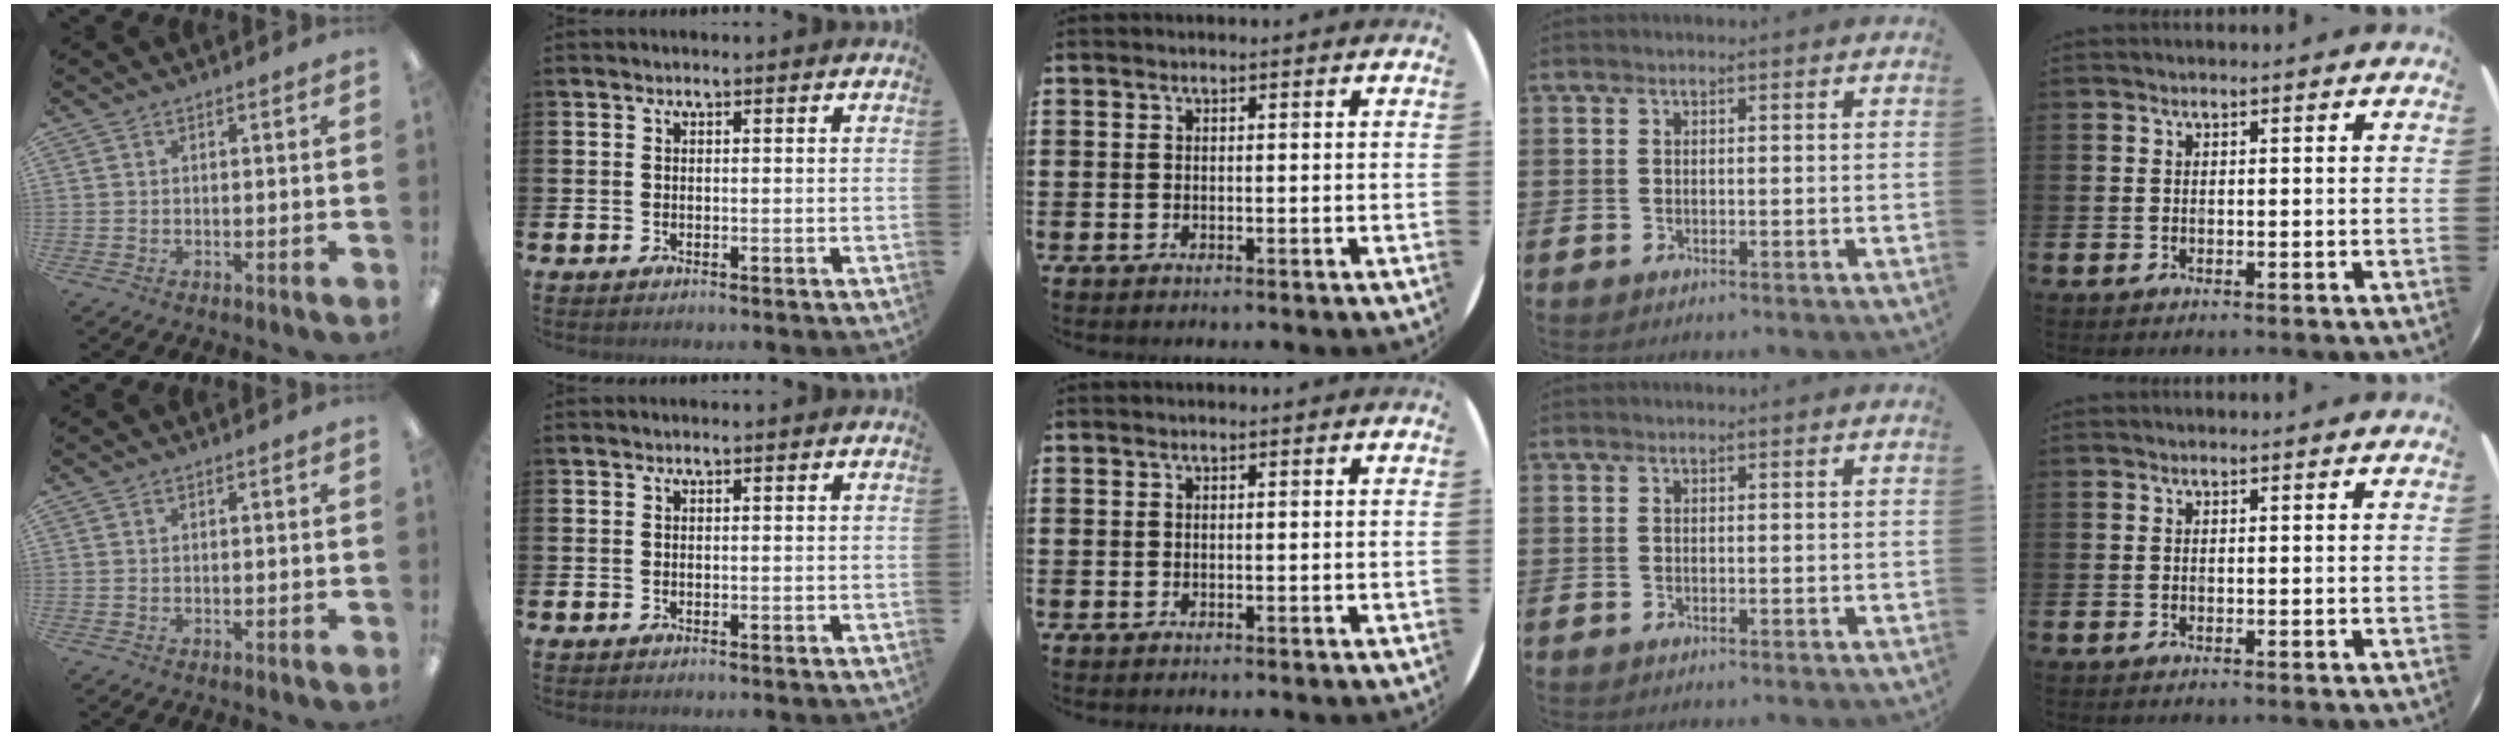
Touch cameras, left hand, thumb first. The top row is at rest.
{}